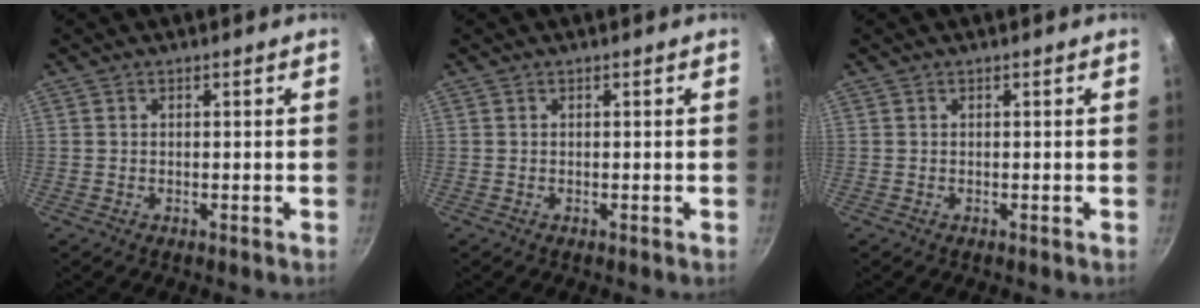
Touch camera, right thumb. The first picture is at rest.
{"total": 0.0}
{"total": 0.0}